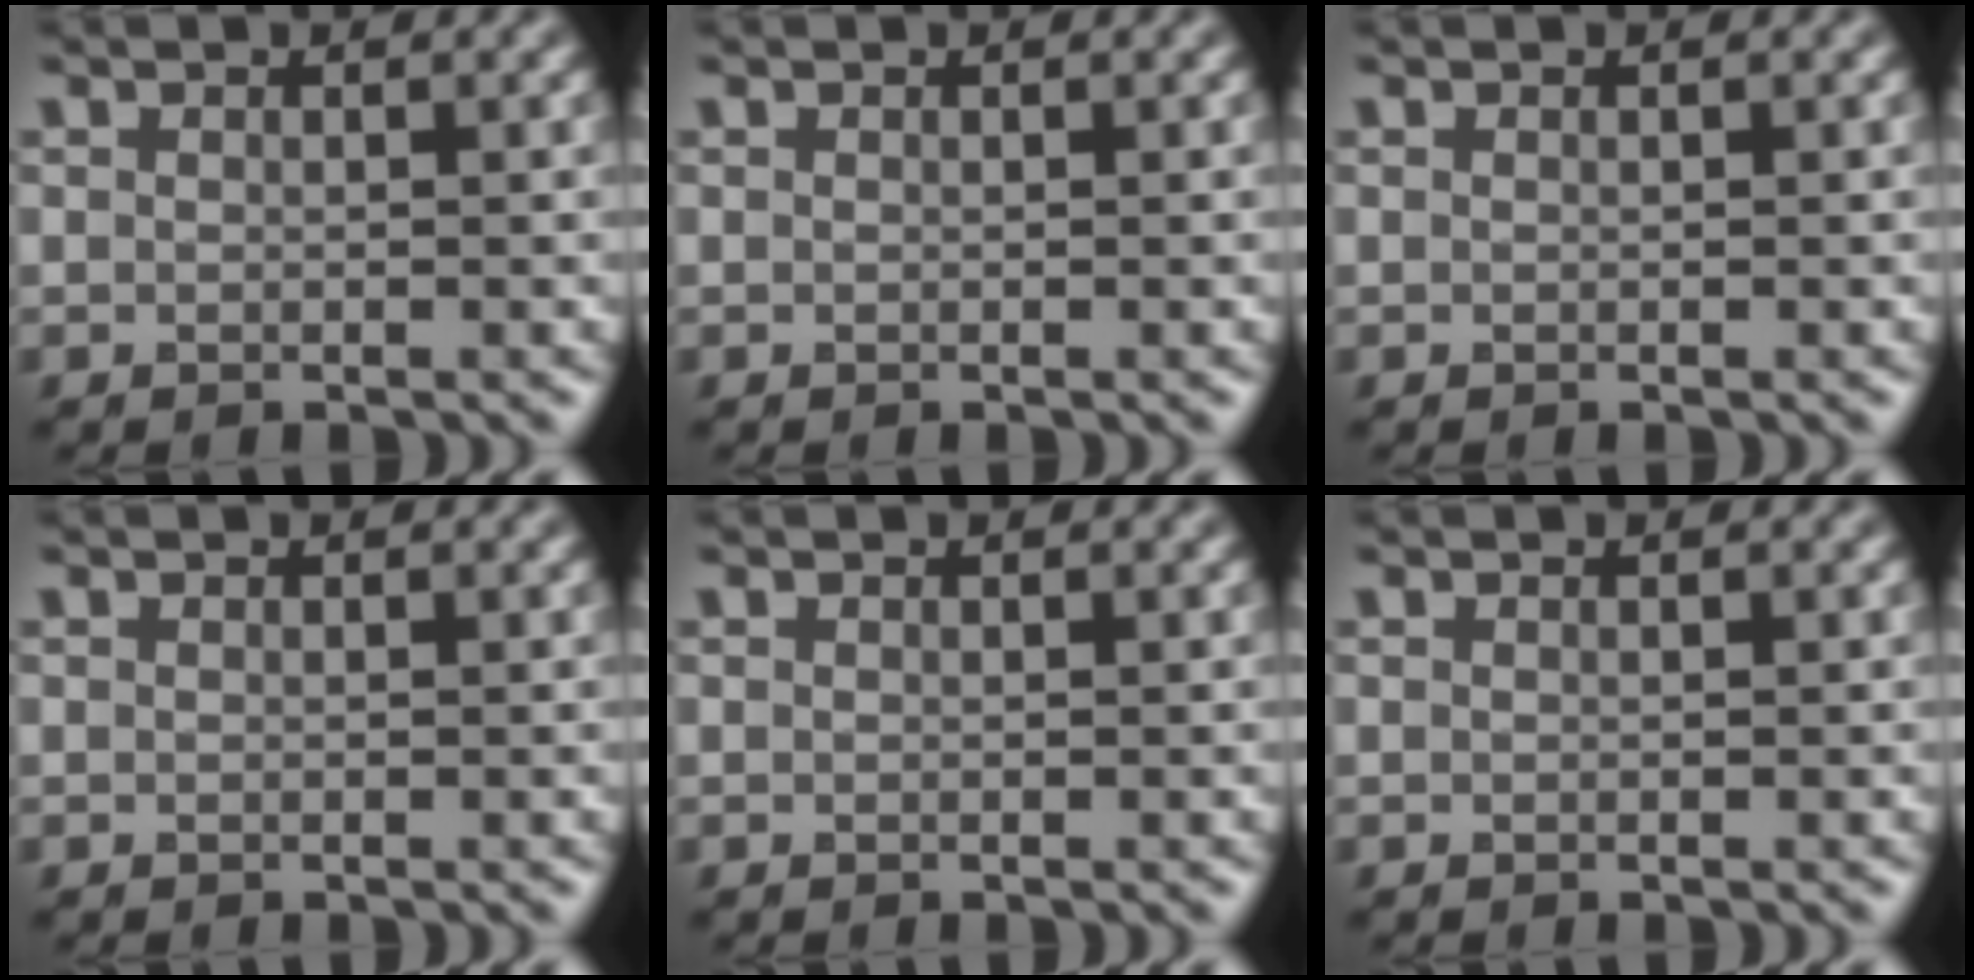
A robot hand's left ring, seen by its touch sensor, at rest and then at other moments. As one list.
[{"total": 0.0}, {"total": 0.0}, {"total": 0.0}, {"total": 0.0}, {"total": 0.0}]